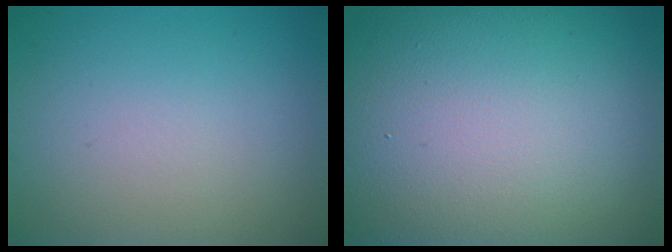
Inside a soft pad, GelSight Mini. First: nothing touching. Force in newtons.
{"total": 22.3, "press": 22.3, "slide": 1.1}